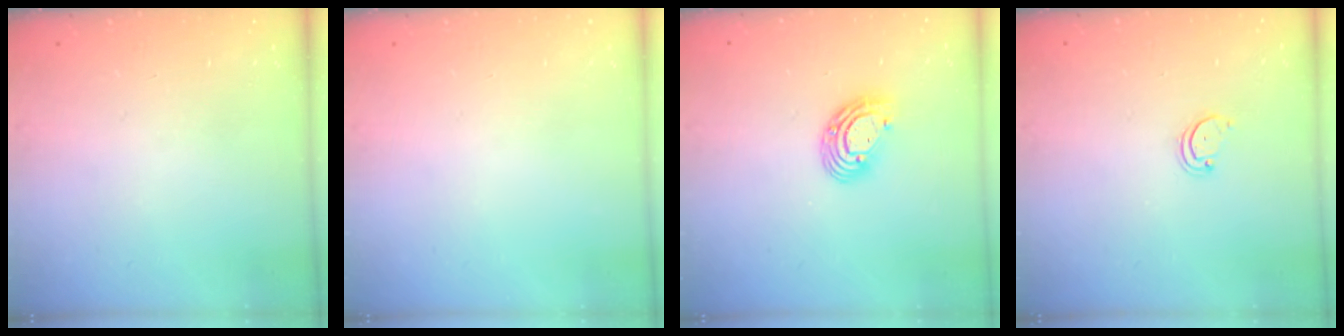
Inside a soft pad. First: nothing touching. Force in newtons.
{"total": 0.0}
{"total": 9.2, "press": 9.1, "slide": 1.6}
{"total": 2.2, "press": 2.2, "slide": 0.2}